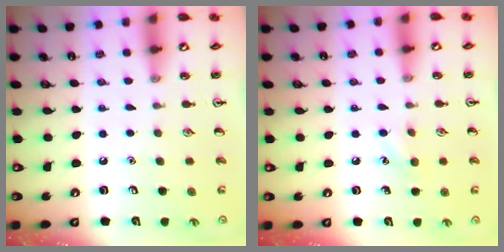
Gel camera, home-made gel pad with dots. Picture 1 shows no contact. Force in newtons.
{"total": 6.6, "press": 6.3, "slide": 2.0}